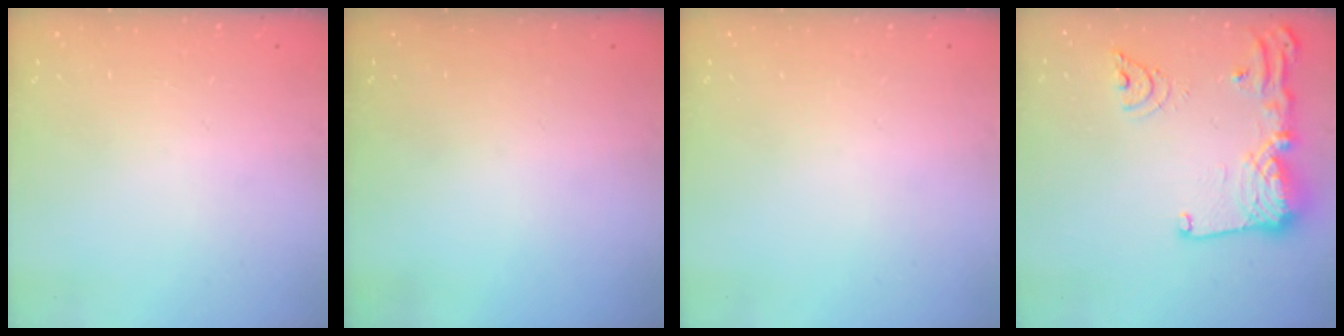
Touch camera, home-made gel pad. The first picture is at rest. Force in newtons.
{"total": 0.0}
{"total": 0.0}
{"total": 18.5, "press": 18.4, "slide": 1.7}